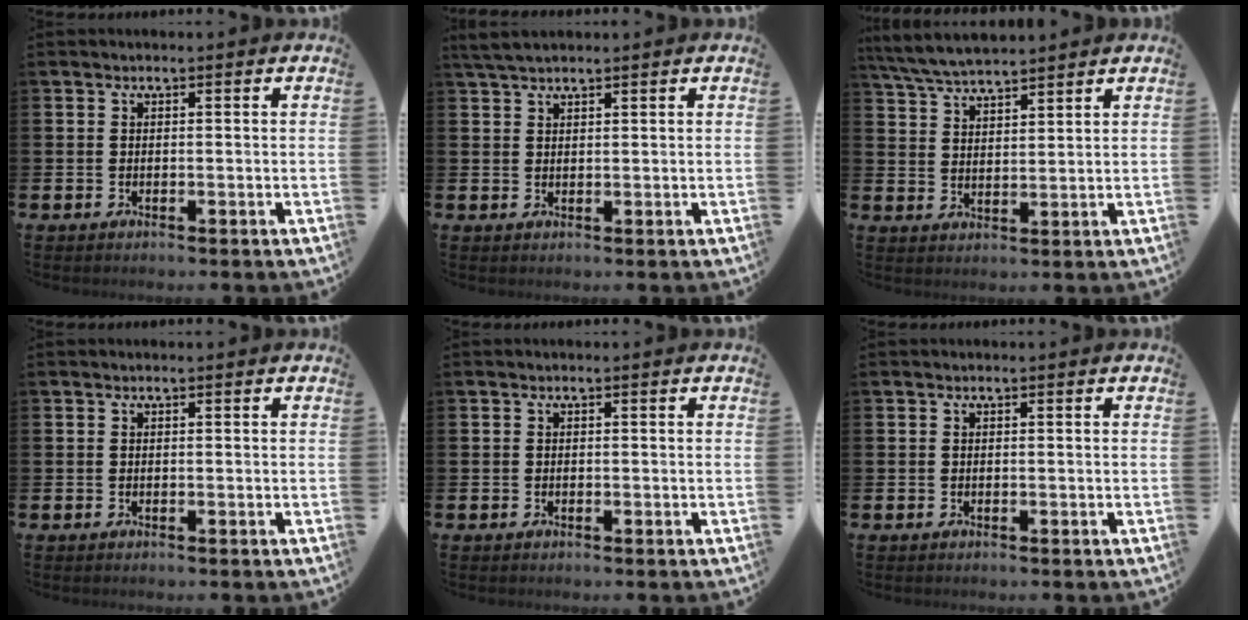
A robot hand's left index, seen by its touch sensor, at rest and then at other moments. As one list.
[{"total": 2.7, "force": [2.3, 0.7, 1.2], "torque": [-0.022, -0.002, 0.042]}, {"total": 5.6, "force": [5.5, 0.5, 1.3], "torque": [-0.048, -0.021, 0.101]}, {"total": 0.0}, {"total": 0.0}, {"total": 0.0}]